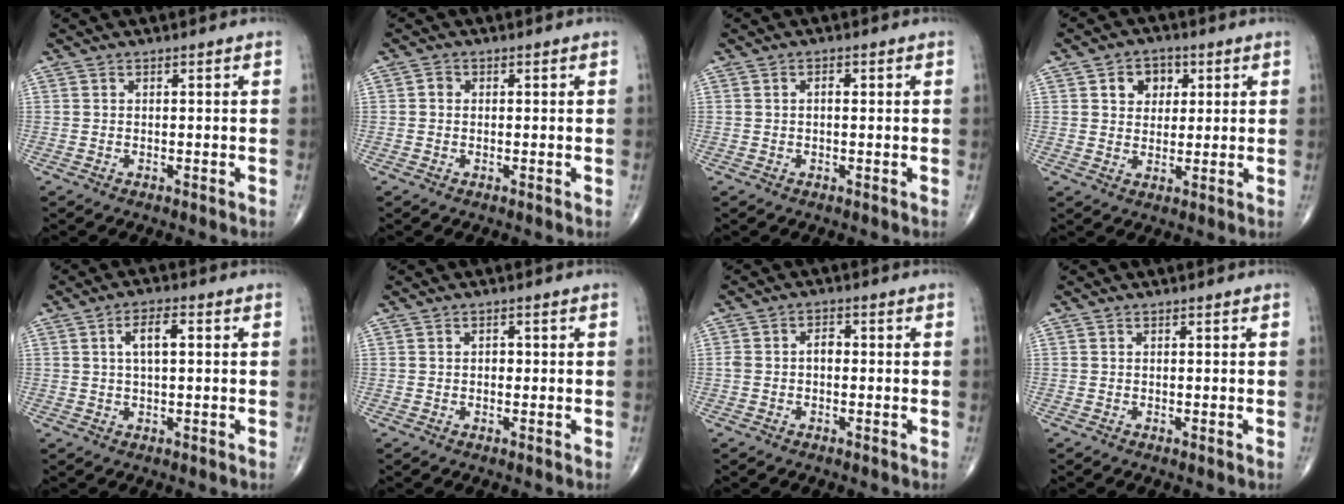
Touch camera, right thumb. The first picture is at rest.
{"total": 1.1, "force": [-0.1, 1.0, 0.5], "torque": [-0.003, 0.003, -0.005]}
{"total": 1.2, "force": [0.2, 0.6, 1.0], "torque": [-0.018, 0.004, 0.001]}
{"total": 5.9, "force": [2.1, 4.6, 3.0], "torque": [-0.011, -0.003, 0.027]}
{"total": 4.9, "force": [1.1, 2.0, 4.4], "torque": [-0.074, 0.007, 0.016]}
{"total": 1.1, "force": [0.0, 0.9, 0.7], "torque": [-0.003, 0.003, -0.002]}
{"total": 2.8, "force": [-0.3, 1.8, 2.1], "torque": [-0.035, 0.013, -0.008]}
{"total": 0.0}